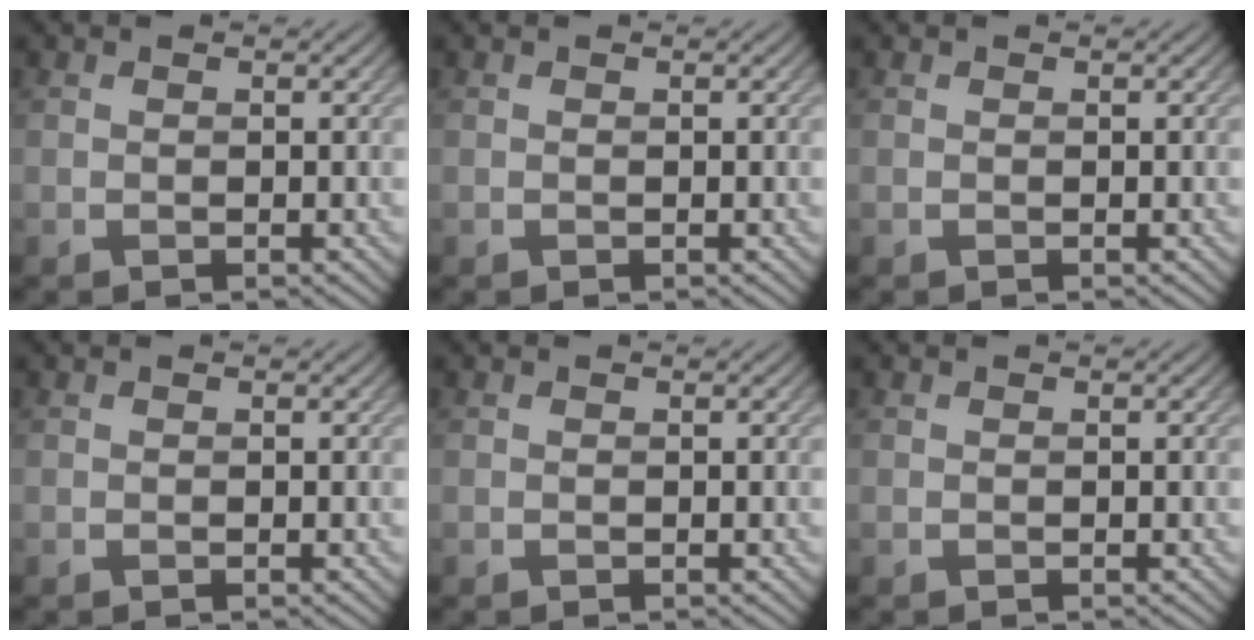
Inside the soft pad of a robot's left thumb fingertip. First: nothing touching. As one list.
[{"total": 0.0}, {"total": 0.0}, {"total": 0.0}, {"total": 0.0}, {"total": 0.0}]